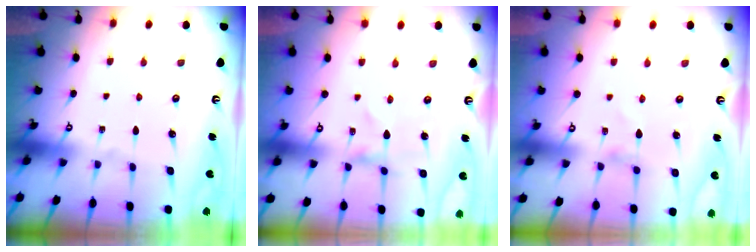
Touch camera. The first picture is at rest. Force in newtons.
{"total": 0.0}
{"total": 0.6, "press": 0.6, "slide": 0.1}